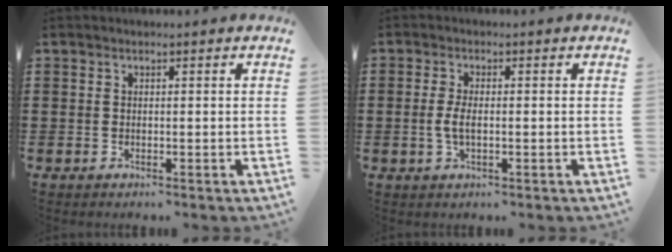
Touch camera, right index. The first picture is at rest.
{"total": 3.0, "force": [-0.4, 1.1, 2.8], "torque": [-0.074, -0.008, -0.014]}